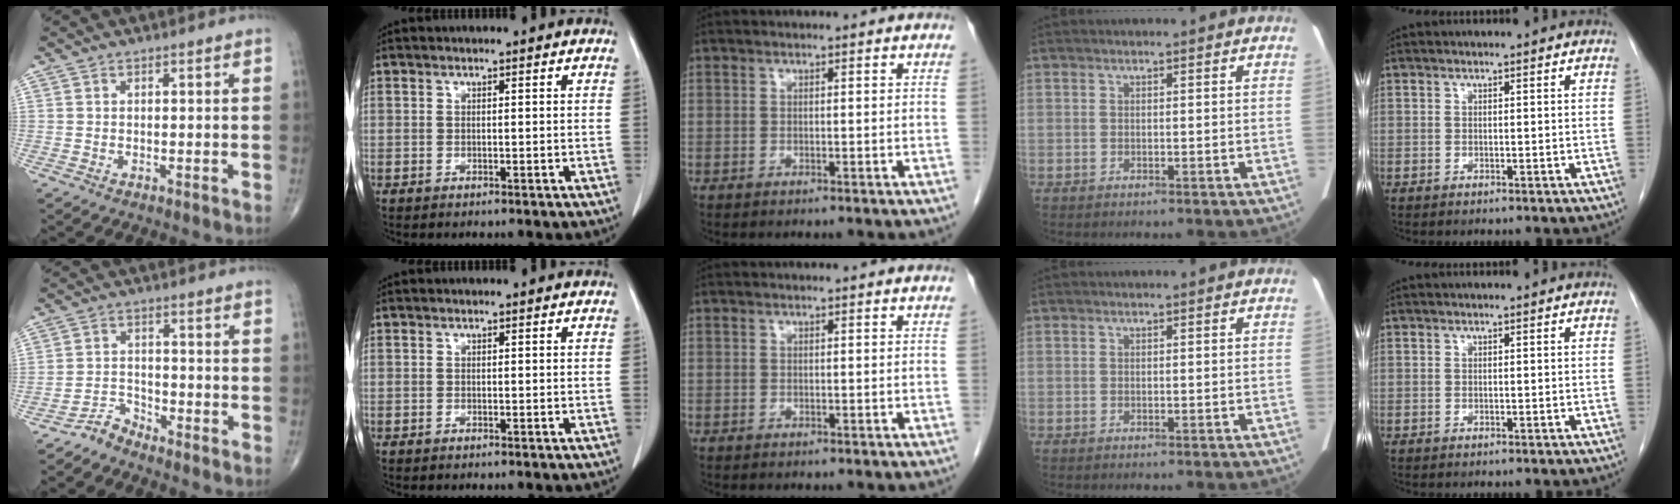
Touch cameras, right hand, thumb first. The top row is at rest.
{"thumb": {"total": 3.4, "force": [-3.3, 0.8, 0.0], "torque": [0.005, 0.020, -0.068]}}